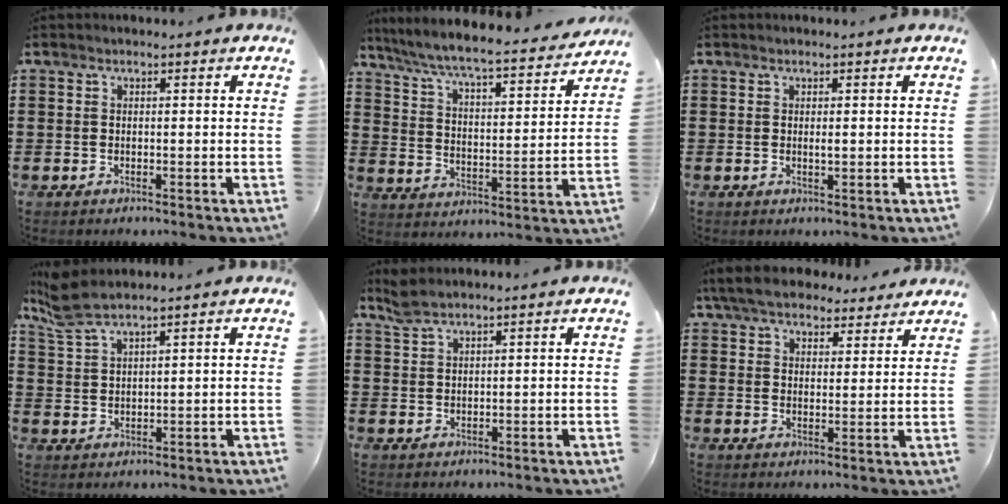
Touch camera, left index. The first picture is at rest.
{"total": 6.3, "force": [5.8, 0.0, 2.4], "torque": [-0.073, -0.044, 0.093]}
{"total": 1.0, "force": [0.1, 0.2, 0.9], "torque": [-0.019, -0.002, 0.003]}
{"total": 4.6, "force": [3.7, 0.5, 2.6], "torque": [-0.062, -0.005, 0.070]}
{"total": 2.2, "force": [1.9, 0.3, 1.1], "torque": [-0.026, 0.000, 0.037]}
{"total": 6.6, "force": [5.9, 1.7, 2.2], "torque": [-0.065, -0.015, 0.110]}